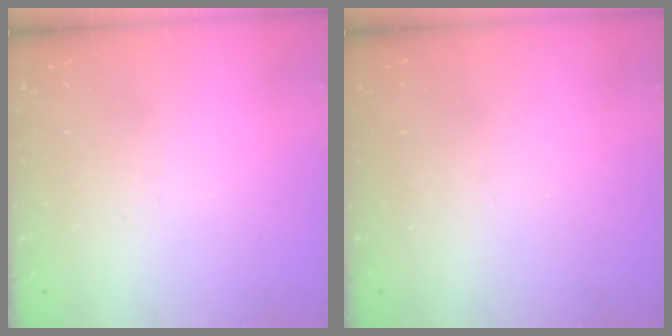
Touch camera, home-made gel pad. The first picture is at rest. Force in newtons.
{"total": 0.0}